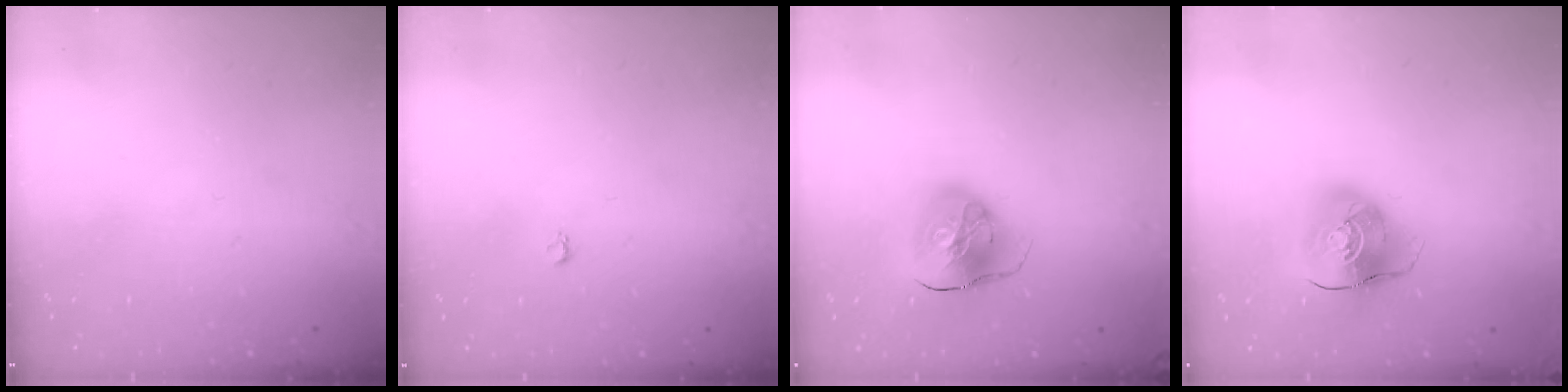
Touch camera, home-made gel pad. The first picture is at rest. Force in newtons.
{"total": 2.6, "press": 2.6, "slide": 0.4}
{"total": 11.2, "press": 11.1, "slide": 1.5}
{"total": 10.8, "press": 10.6, "slide": 1.6}